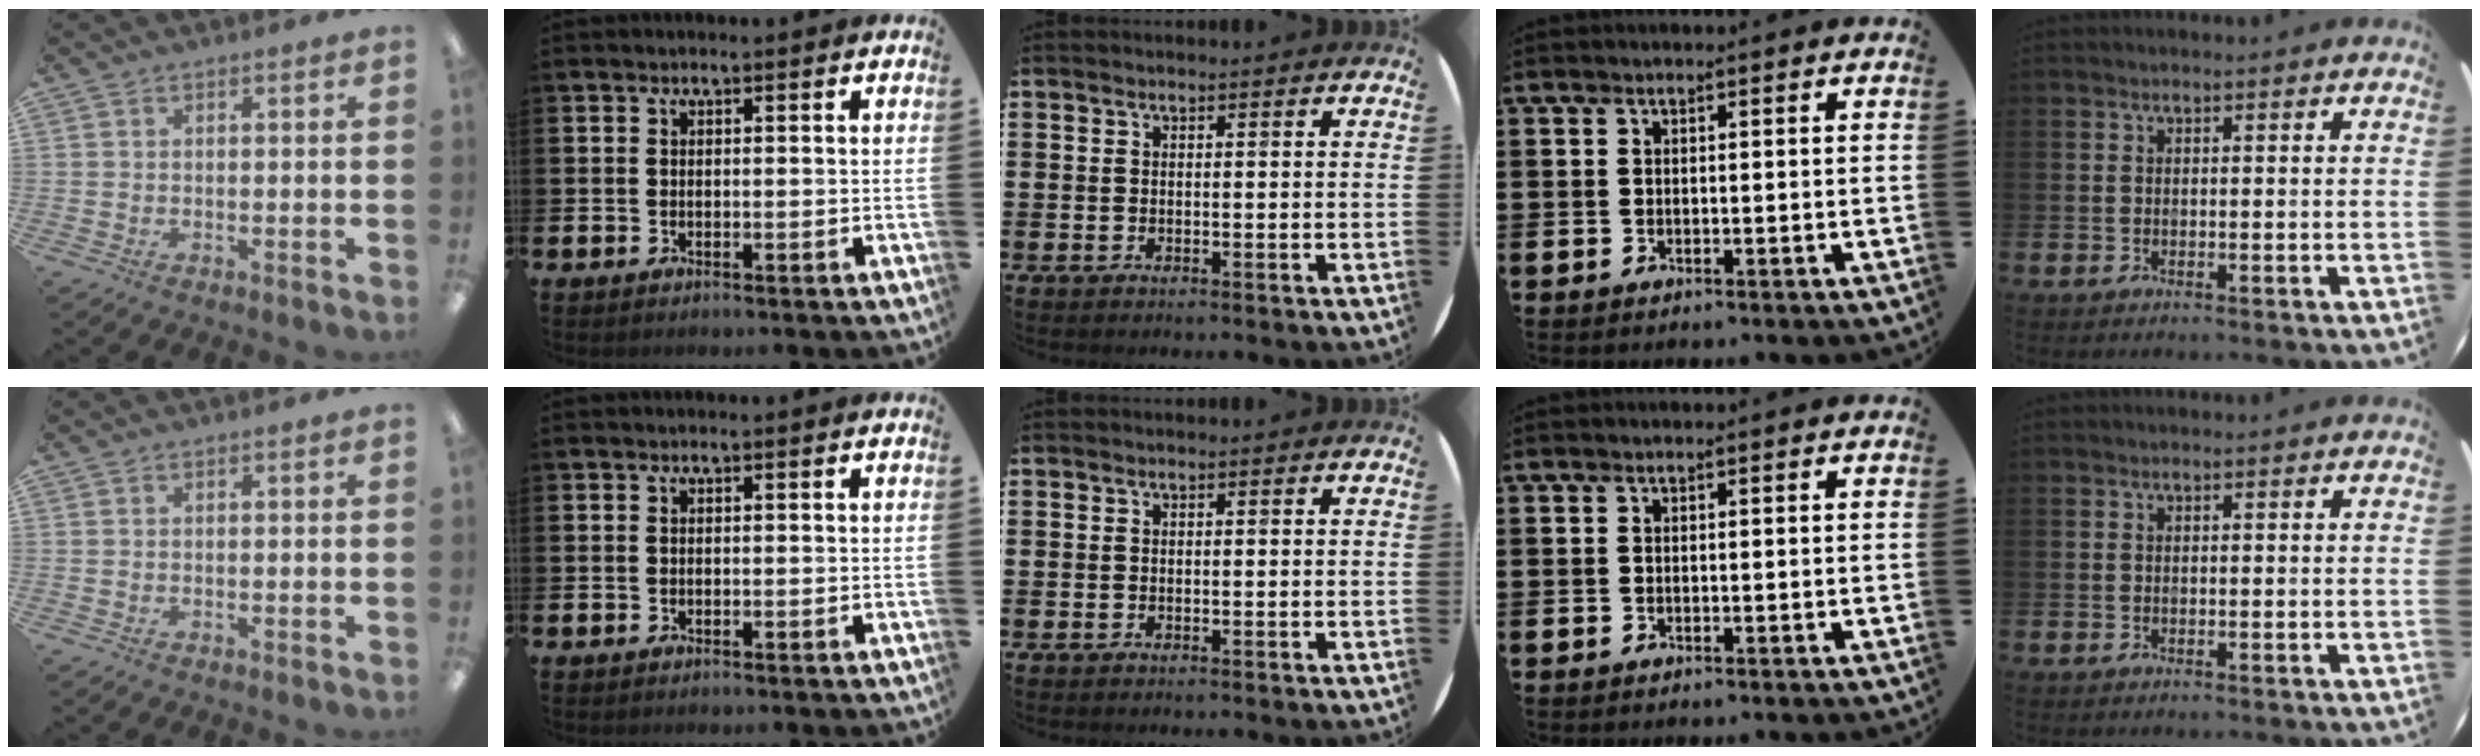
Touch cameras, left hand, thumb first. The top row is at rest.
{}